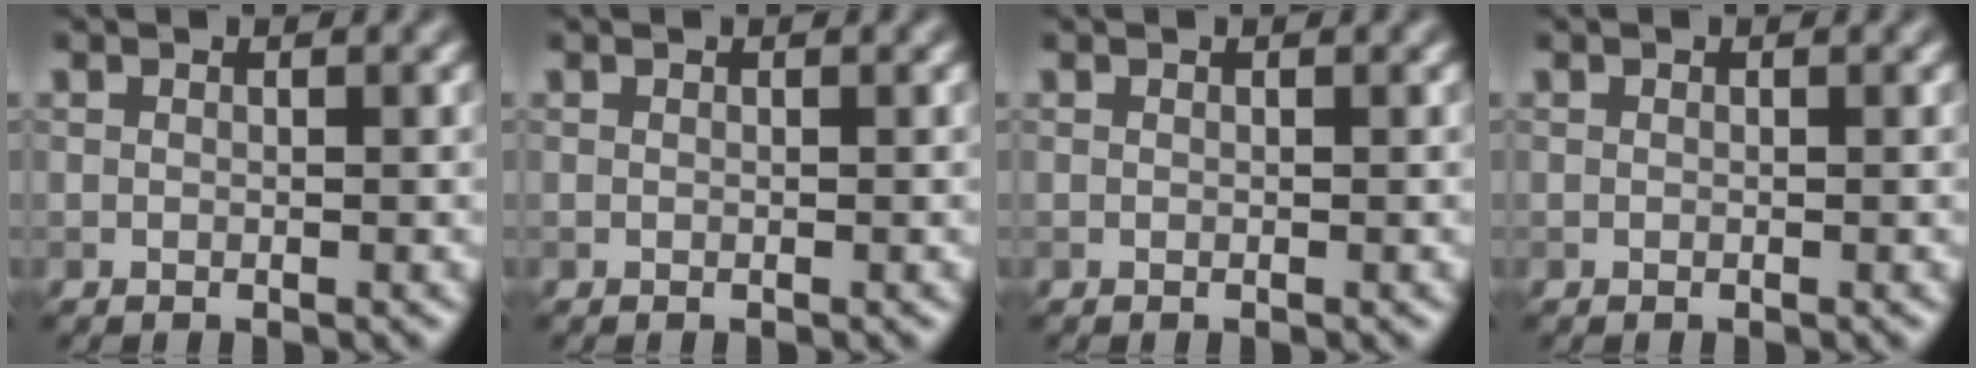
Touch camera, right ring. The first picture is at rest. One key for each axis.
{"total": 0.0}
{"total": 0.0}
{"total": 0.0}